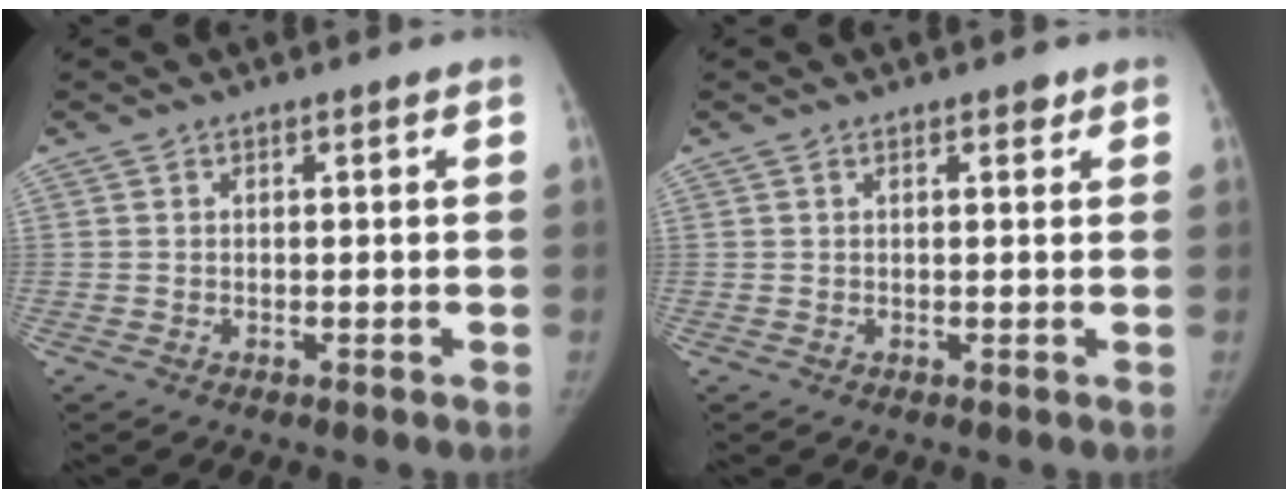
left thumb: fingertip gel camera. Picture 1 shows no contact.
{"total": 1.2, "force": [0.8, 0.6, 0.7], "torque": [0.003, -0.003, 0.005]}